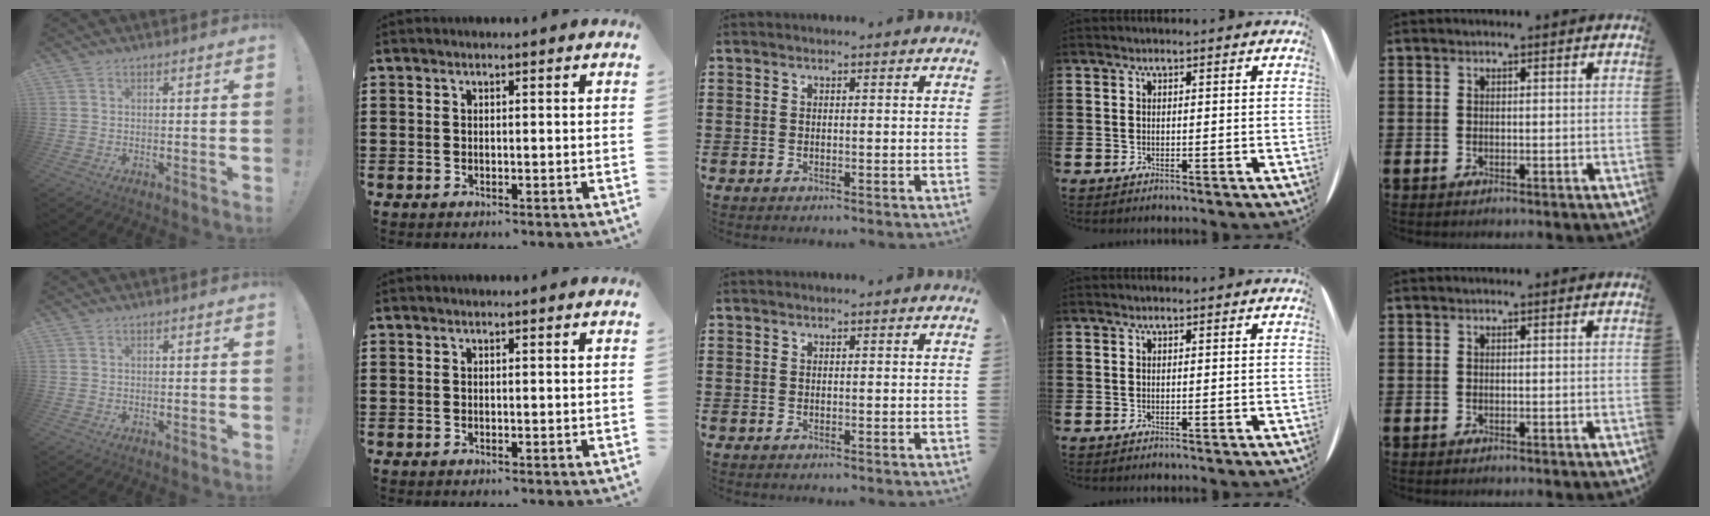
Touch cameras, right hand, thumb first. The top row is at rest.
{}